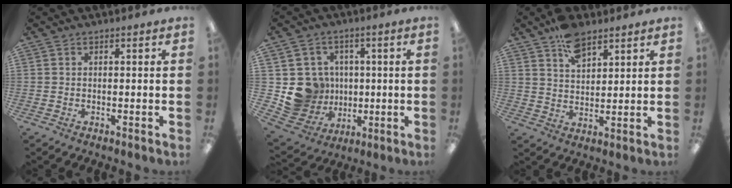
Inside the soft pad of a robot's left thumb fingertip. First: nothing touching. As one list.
[{"total": 11.6, "force": [0.2, 11.4, 2.2], "torque": [-0.075, 0.000, 0.022]}, {"total": 8.1, "force": [5.5, 4.2, 4.1], "torque": [-0.065, -0.026, 0.098]}]